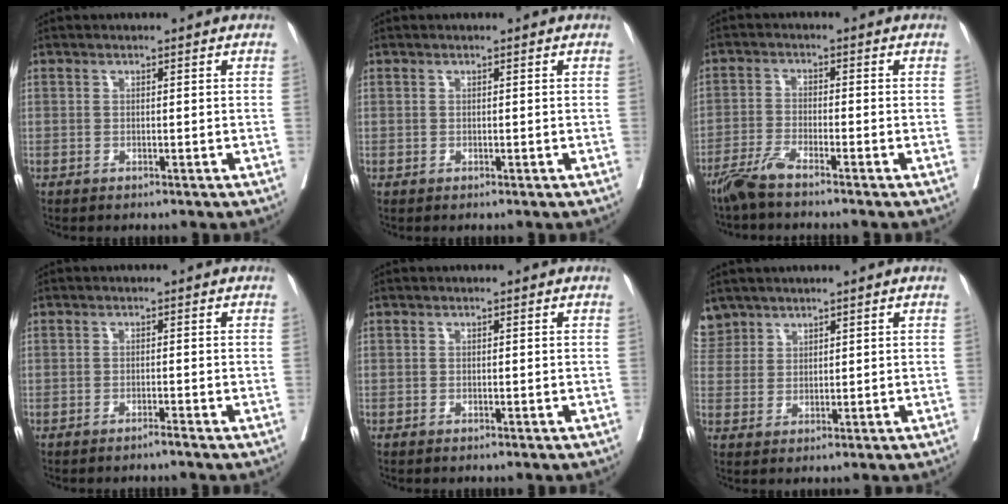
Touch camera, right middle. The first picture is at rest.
{"total": 0.0}
{"total": 4.2, "force": [-3.6, -0.3, 2.1], "torque": [-0.047, -0.013, -0.077]}
{"total": 0.9, "force": [-0.7, -0.3, 0.4], "torque": [-0.005, 0.001, -0.014]}
{"total": 0.0}
{"total": 4.1, "force": [3.5, 2.2, -0.3], "torque": [0.012, 0.008, 0.073]}